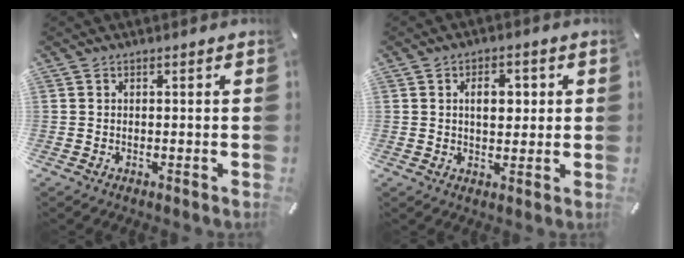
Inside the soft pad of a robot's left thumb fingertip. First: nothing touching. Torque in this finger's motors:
{"motor_torque": [1.16, 1.77, 0.40, -0.58, 0.23]}